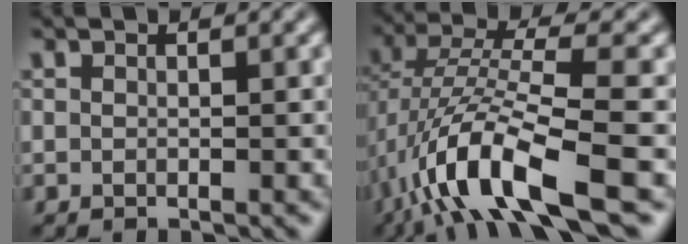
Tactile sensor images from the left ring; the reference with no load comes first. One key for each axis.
{"total": 10.4, "fx": -4.6, "fy": 2.8, "fz": 9.0, "tx": -0.177, "ty": 0.012, "tz": -0.088}